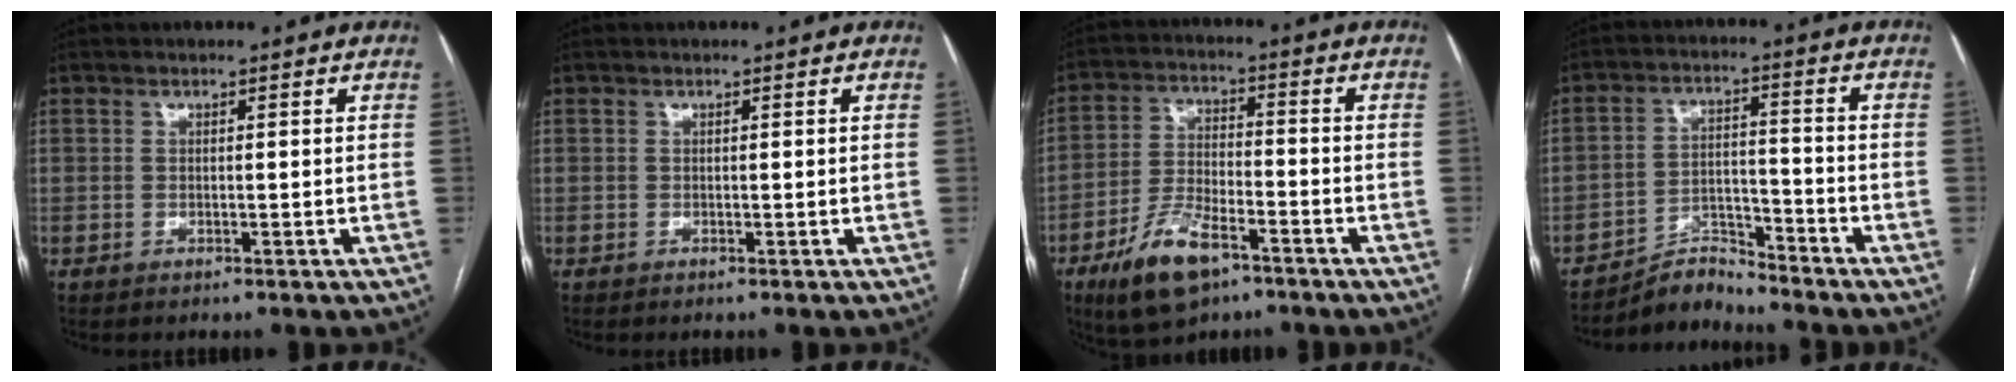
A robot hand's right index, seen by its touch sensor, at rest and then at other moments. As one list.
[{"total": 0.0}, {"total": 10.8, "force": [-6.5, 4.2, 7.6], "torque": [-0.158, -0.005, -0.114]}, {"total": 5.5, "force": [-5.4, 0.3, -0.8], "torque": [0.019, 0.011, -0.094]}]